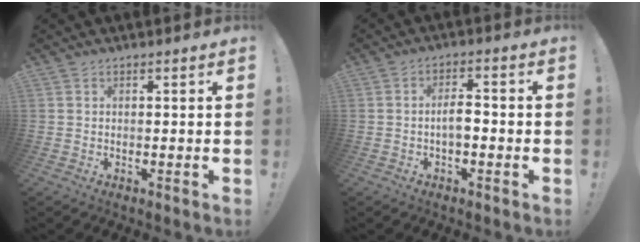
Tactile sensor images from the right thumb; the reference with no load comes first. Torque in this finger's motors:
{"motor_torque": [-0.09, 0.20, -0.22, 0.23, 0.02]}